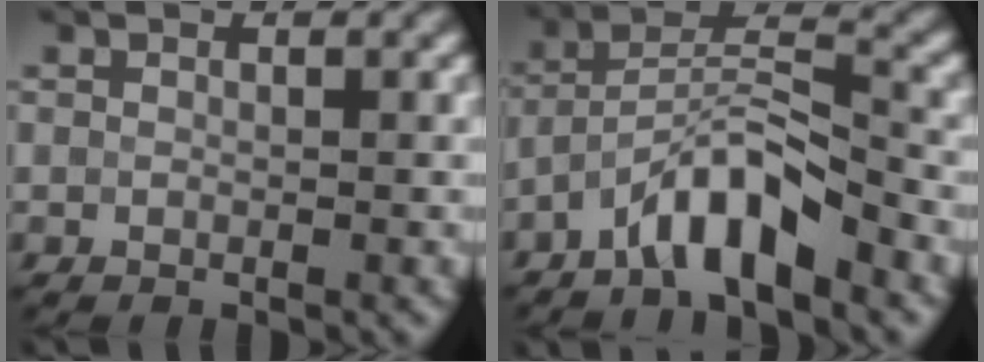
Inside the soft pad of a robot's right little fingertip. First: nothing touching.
{"total": 5.8, "force": [-4.0, 1.4, 4.0], "torque": [-0.073, 0.014, -0.074]}